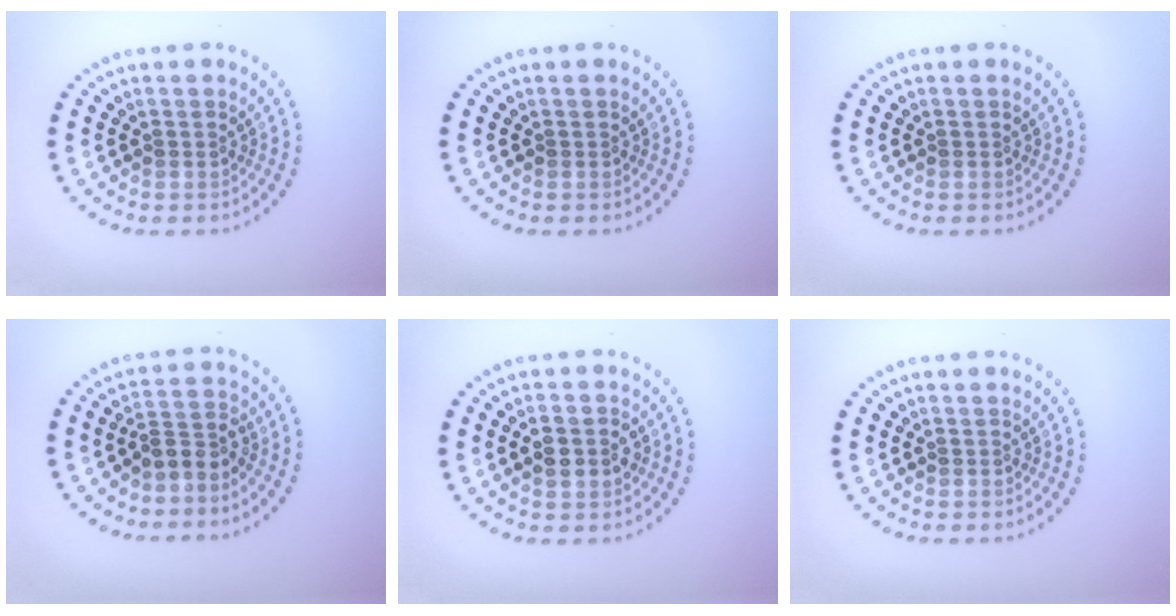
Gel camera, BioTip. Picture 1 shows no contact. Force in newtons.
{"total": 0.0}
{"total": 0.0}
{"total": 2.6, "press": 1.8, "slide": 1.9}
{"total": 3.2, "press": 3.2, "slide": 0.2}
{"total": 0.0}